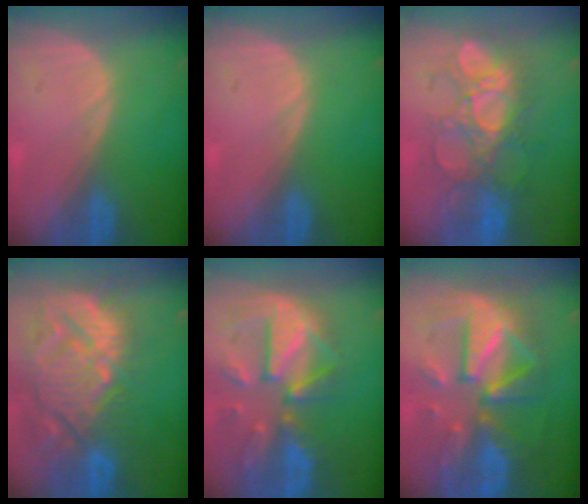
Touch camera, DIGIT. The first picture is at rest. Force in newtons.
{"total": 0.0}
{"total": 9.2, "press": 9.2, "slide": 0.5}
{"total": 14.7, "press": 12.6, "slide": 7.5}
{"total": 12.1, "press": 10.5, "slide": 6.0}
{"total": 12.1, "press": 12.0, "slide": 1.3}